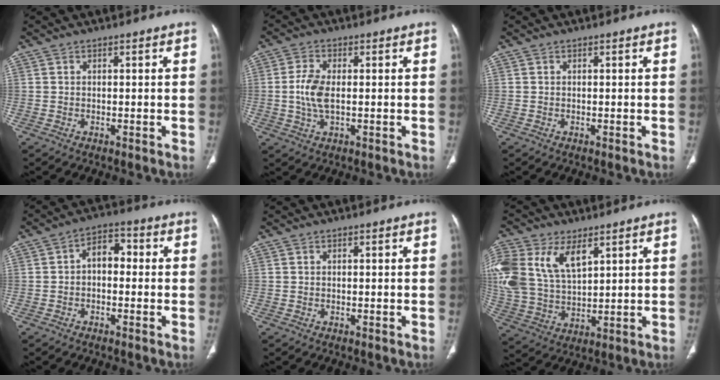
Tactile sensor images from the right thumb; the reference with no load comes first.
{"total": 5.8, "force": [0.0, 2.7, 5.1], "torque": [-0.120, 0.001, -0.001]}
{"total": 0.0}
{"total": 5.6, "force": [-0.2, 3.7, 4.2], "torque": [-0.048, 0.023, -0.015]}
{"total": 0.0}
{"total": 18.0, "force": [7.9, 10.5, 12.4], "torque": [-0.282, -0.008, 0.157]}